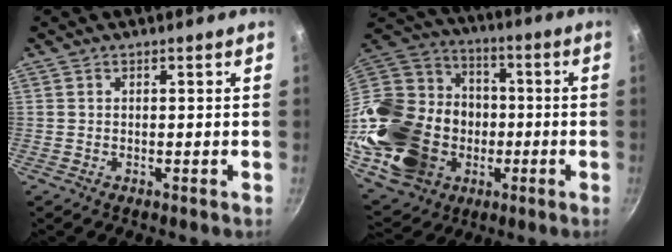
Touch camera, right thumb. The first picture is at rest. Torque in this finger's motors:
{"motor_torque": [2.27, 2.73, 0.46, 0.01, 0.59]}